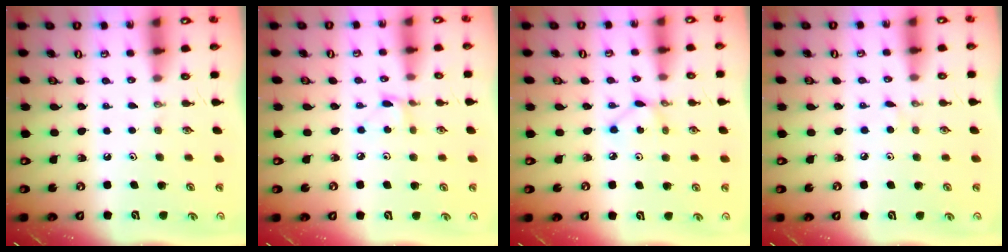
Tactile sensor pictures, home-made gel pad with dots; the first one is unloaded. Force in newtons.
{"total": 2.7, "press": 2.7, "slide": 0.3}
{"total": 2.8, "press": 2.8, "slide": 0.1}
{"total": 2.1, "press": 2.1, "slide": 0.3}